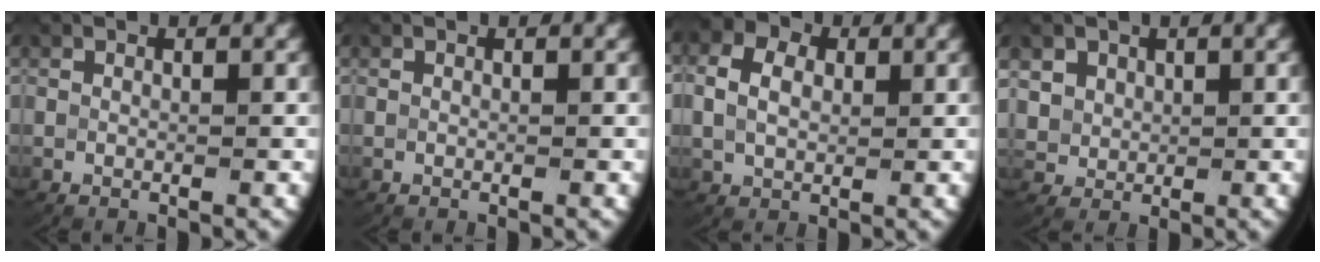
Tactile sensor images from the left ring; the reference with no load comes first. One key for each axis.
{"total": 0.0}
{"total": 4.0, "fx": 0.9, "fy": 3.1, "fz": 2.3, "tx": -0.048, "ty": 0.000, "tz": 0.016}
{"total": 3.5, "fx": 1.2, "fy": 3.0, "fz": 1.4, "tx": -0.041, "ty": -0.012, "tz": 0.034}